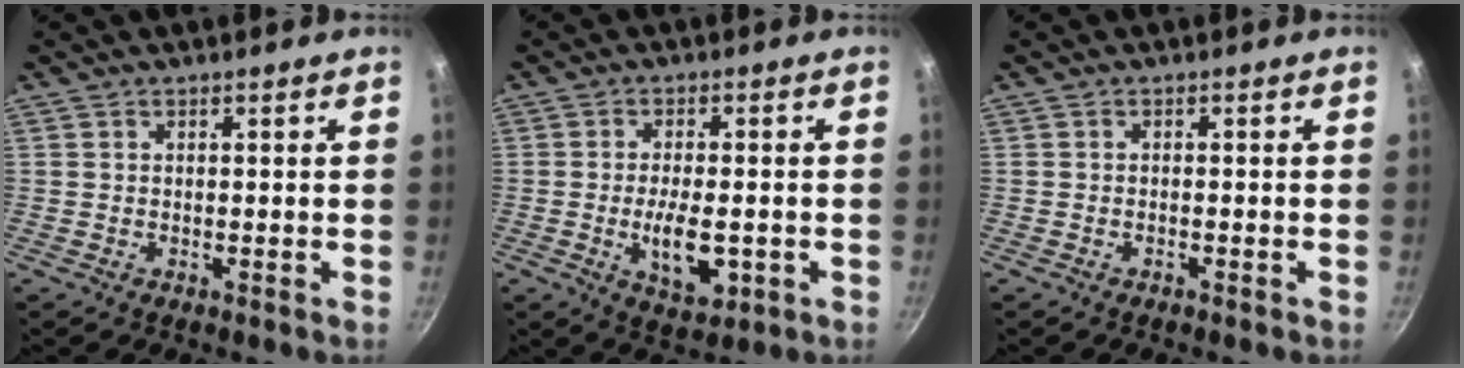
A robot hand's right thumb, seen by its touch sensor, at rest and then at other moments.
{"total": 8.3, "force": [-1.9, 3.9, 7.0], "torque": [-0.105, 0.001, -0.019]}
{"total": 0.5, "force": [-0.5, 0.2, 0.2], "torque": [-0.010, 0.005, -0.005]}